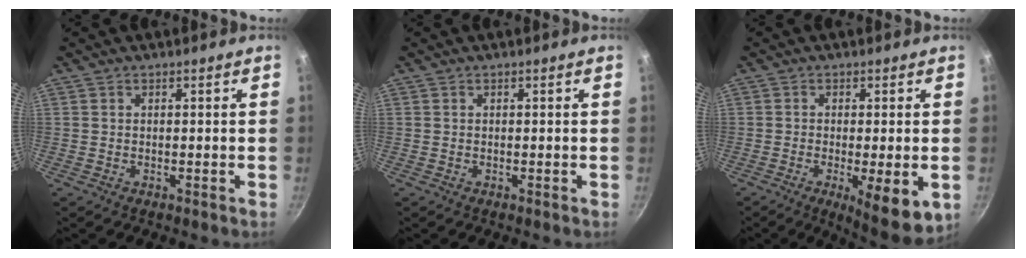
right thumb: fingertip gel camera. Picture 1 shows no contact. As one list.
[{"total": 0.0}, {"total": 9.9, "force": [-3.0, 2.8, 9.0], "torque": [-0.129, -0.020, -0.040]}]